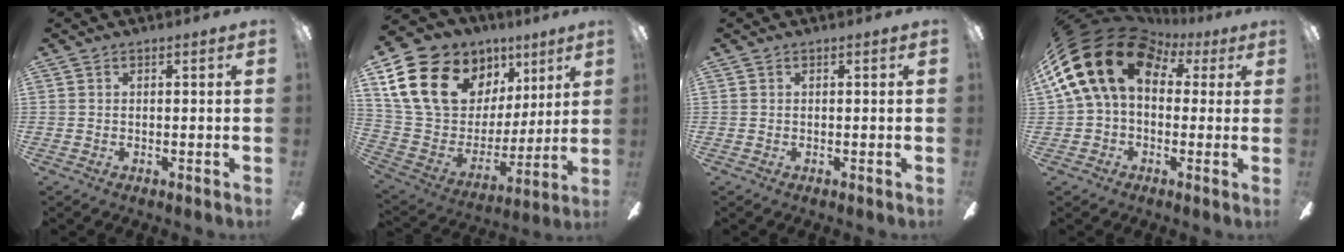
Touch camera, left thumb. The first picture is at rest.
{"total": 20.7, "force": [10.3, 14.5, 10.6], "torque": [-0.204, -0.038, 0.204]}
{"total": 0.0}
{"total": 21.2, "force": [6.4, 14.0, 14.6], "torque": [-0.304, -0.025, 0.108]}